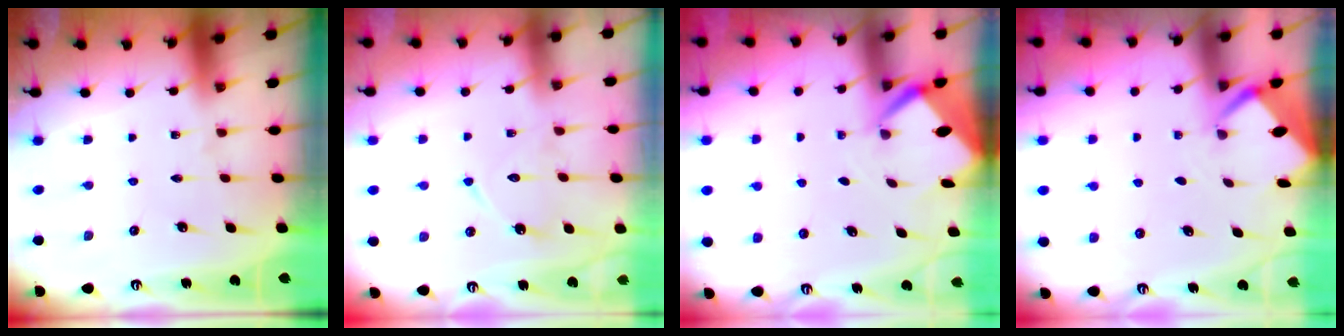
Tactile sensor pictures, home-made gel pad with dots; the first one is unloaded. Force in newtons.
{"total": 9.3, "press": 9.3, "slide": 0.2}
{"total": 2.8, "press": 2.8, "slide": 0.2}
{"total": 2.2, "press": 2.2, "slide": 0.2}